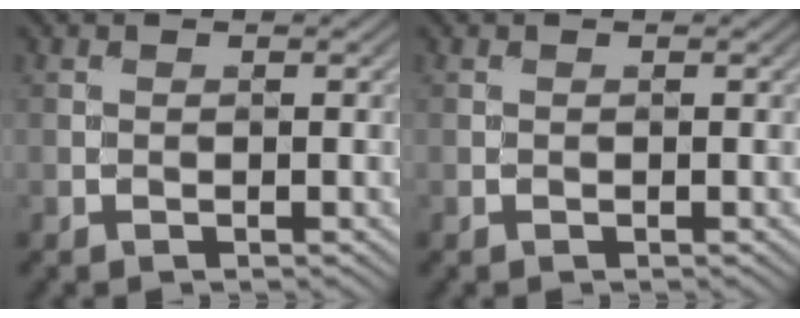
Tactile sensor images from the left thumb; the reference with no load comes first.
{"total": 0.0}